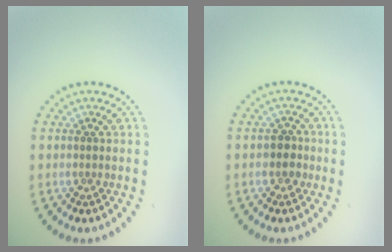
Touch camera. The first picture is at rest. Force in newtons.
{"total": 1.7, "press": 1.4, "slide": 0.8}